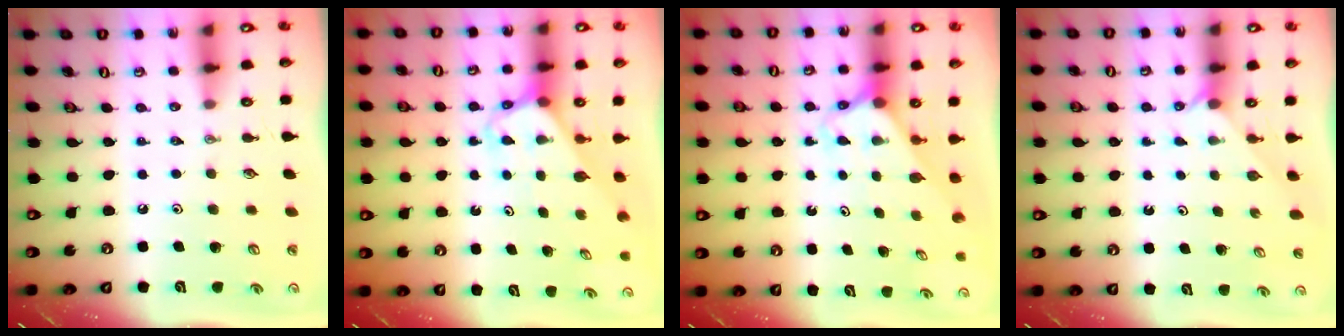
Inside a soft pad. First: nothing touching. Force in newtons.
{"total": 3.2, "press": 3.2, "slide": 0.2}
{"total": 2.4, "press": 2.4, "slide": 0.2}
{"total": 1.8, "press": 1.8, "slide": 0.2}